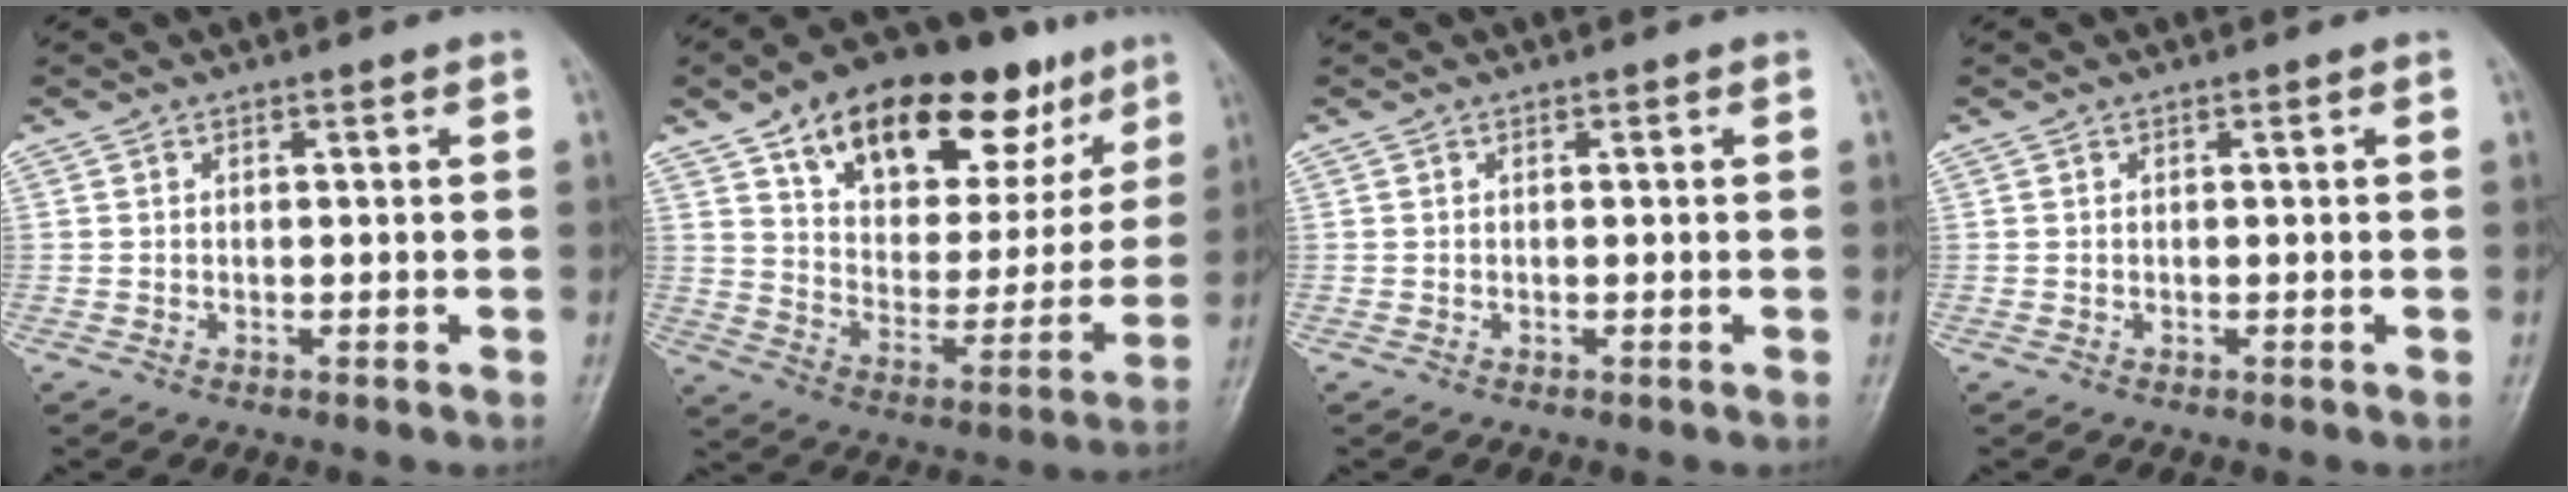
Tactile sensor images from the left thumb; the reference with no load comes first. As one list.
[{"total": 26.7, "force": [14.8, 13.6, 17.6], "torque": [-0.224, -0.019, 0.238]}, {"total": 0.0}, {"total": 0.0}]